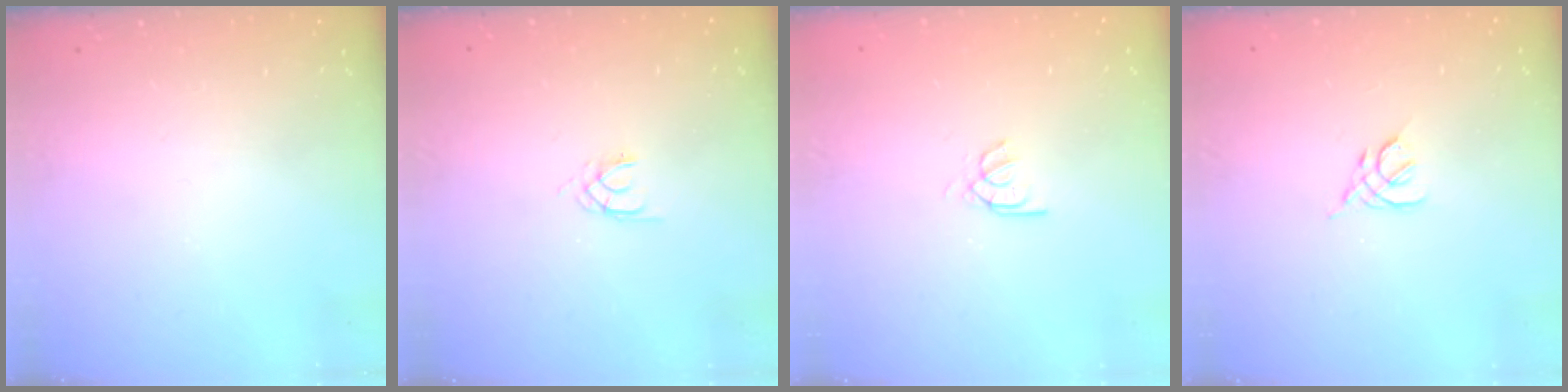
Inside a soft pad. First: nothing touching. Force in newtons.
{"total": 1.3, "press": 1.2, "slide": 0.3}
{"total": 2.9, "press": 2.9, "slide": 0.3}
{"total": 2.8, "press": 2.8, "slide": 0.7}